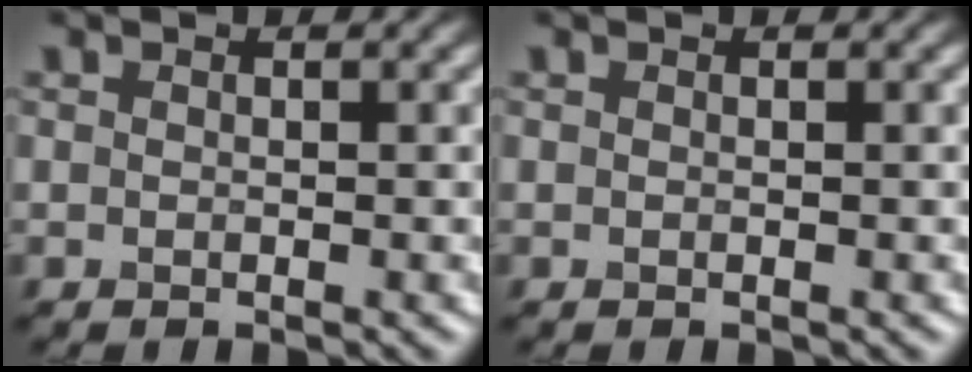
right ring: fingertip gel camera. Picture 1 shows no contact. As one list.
[{"total": 0.0}]